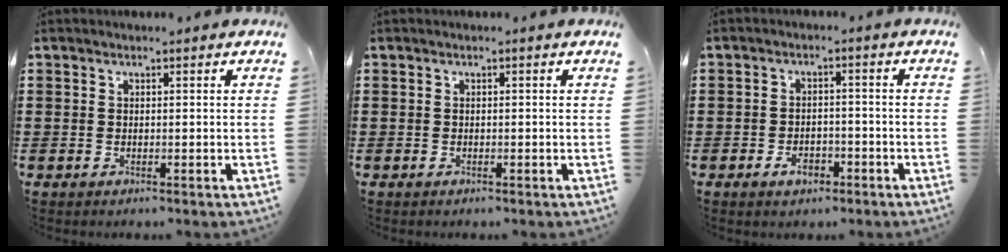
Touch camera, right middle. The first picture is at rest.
{"total": 0.0}
{"total": 3.1, "force": [-2.0, 1.6, 1.7], "torque": [-0.036, 0.000, -0.038]}